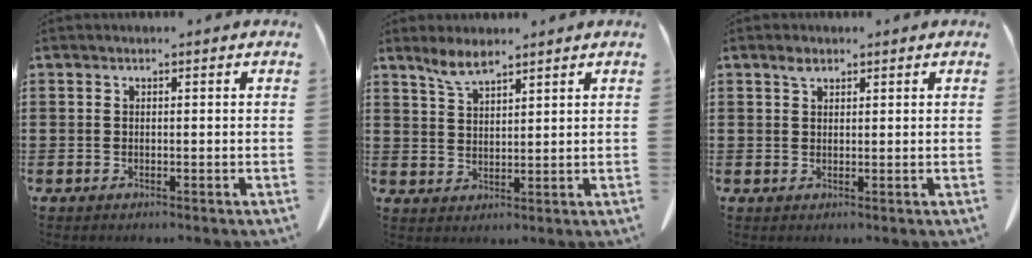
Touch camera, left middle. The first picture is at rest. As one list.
[{"total": 4.0, "force": [3.1, 0.8, 2.3], "torque": [-0.054, -0.003, 0.058]}, {"total": 1.7, "force": [1.1, 0.8, 1.0], "torque": [-0.015, -0.003, 0.021]}]